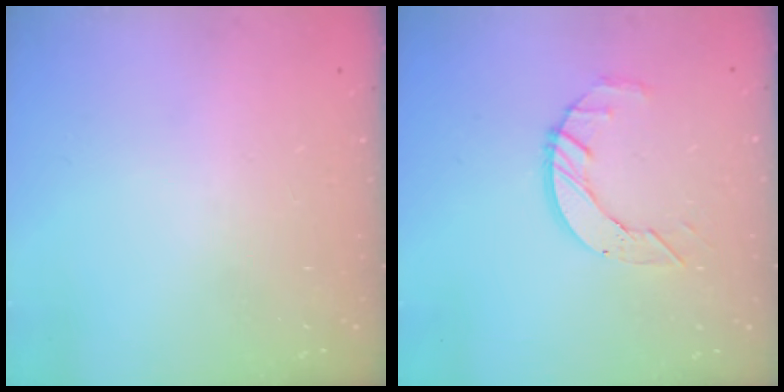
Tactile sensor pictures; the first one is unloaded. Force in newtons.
{"total": 7.3, "press": 7.2, "slide": 0.7}